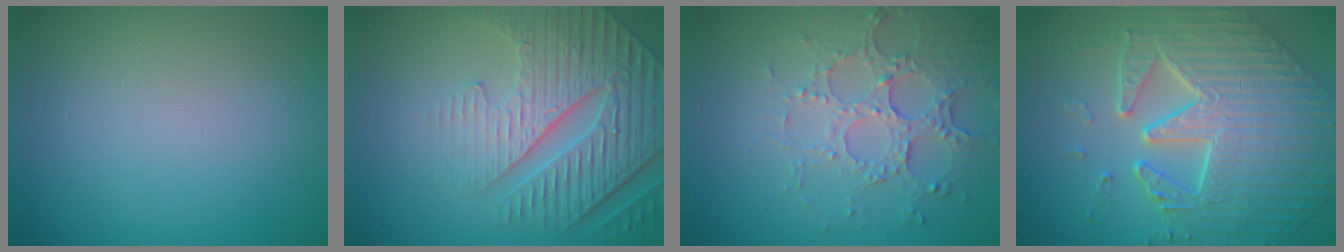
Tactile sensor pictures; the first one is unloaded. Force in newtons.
{"total": 6.4, "press": 5.4, "slide": 3.4}
{"total": 5.2, "press": 3.8, "slide": 3.5}
{"total": 6.8, "press": 5.9, "slide": 3.4}